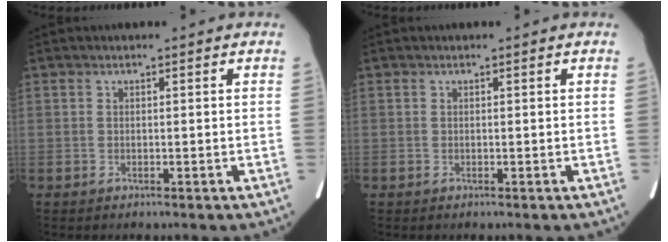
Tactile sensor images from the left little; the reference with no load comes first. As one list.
[{"total": 0.0}]